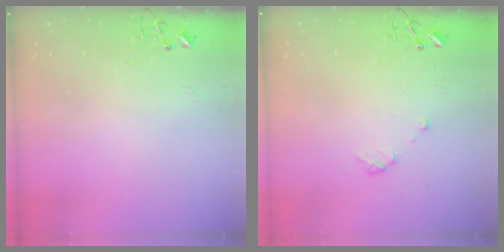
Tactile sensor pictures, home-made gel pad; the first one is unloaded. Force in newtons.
{"total": 5.5, "press": 5.4, "slide": 0.6}